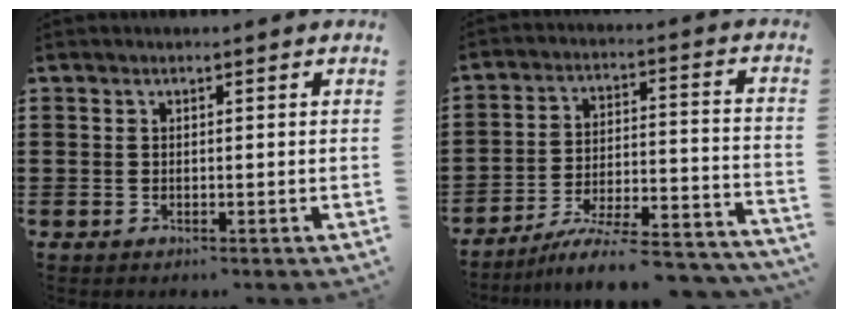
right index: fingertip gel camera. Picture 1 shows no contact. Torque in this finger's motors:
{"motor_torque": [1.09, 1.05, 0.61, 0.21]}